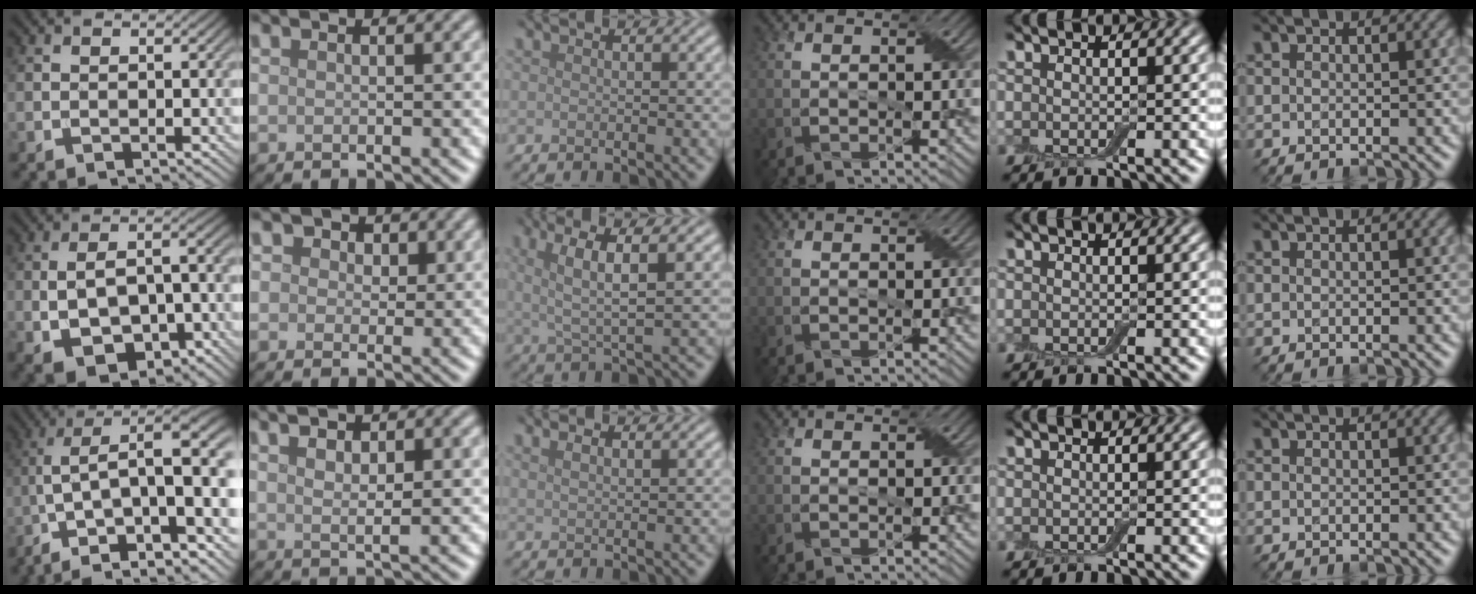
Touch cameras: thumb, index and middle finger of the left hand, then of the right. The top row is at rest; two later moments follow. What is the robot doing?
{"motion": "peel", "object": "bubble wrap"}